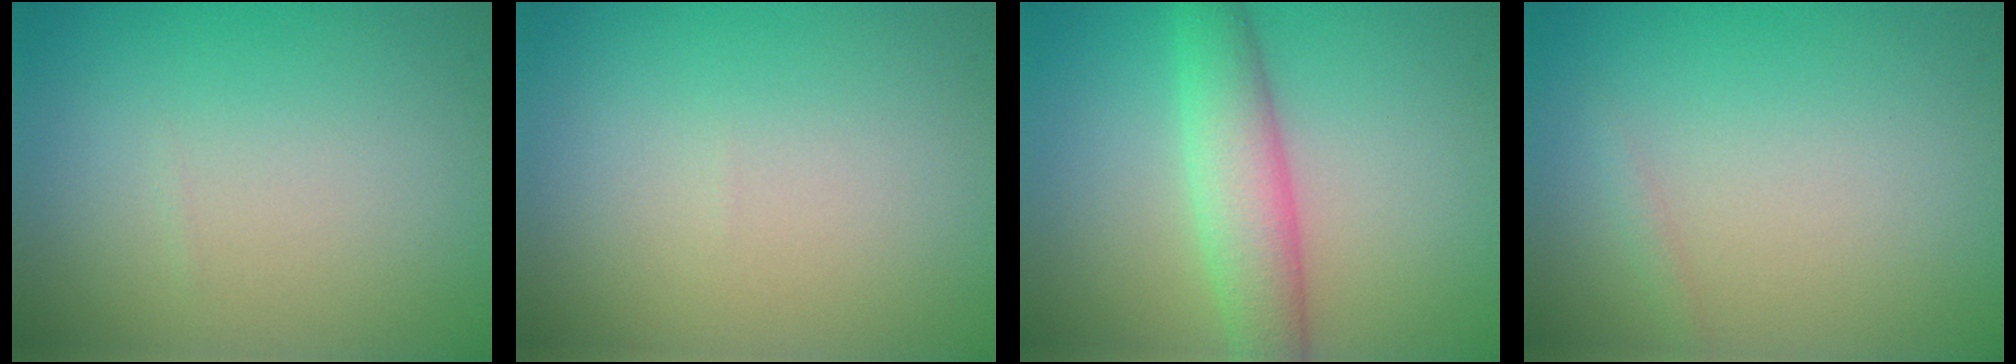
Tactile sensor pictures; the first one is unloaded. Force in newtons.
{"total": 0.0}
{"total": 4.7, "press": 4.7, "slide": 0.2}
{"total": 0.6, "press": 0.6, "slide": 0.0}